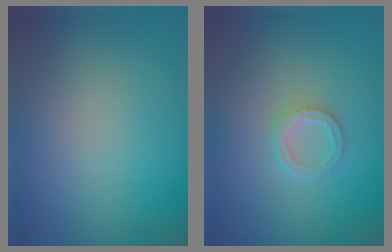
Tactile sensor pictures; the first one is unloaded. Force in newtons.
{"total": 1.9, "press": 1.8, "slide": 0.4}